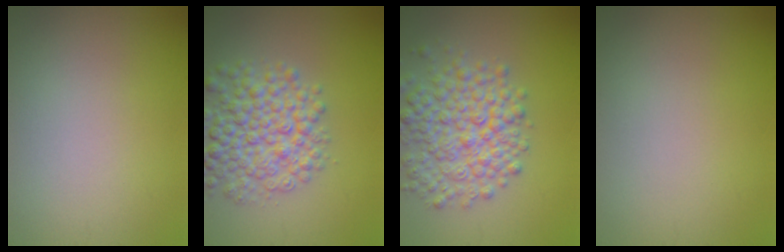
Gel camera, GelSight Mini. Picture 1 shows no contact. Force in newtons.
{"total": 6.5, "press": 6.5, "slide": 0.2}
{"total": 6.4, "press": 6.4, "slide": 0.3}
{"total": 0.0}